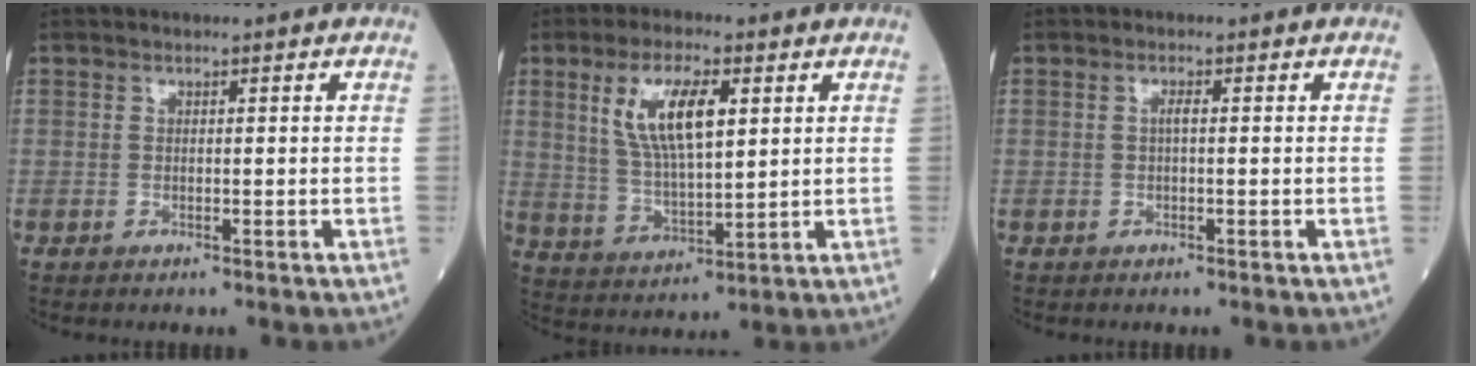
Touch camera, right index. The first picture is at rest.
{"total": 10.2, "force": [3.6, 2.9, 9.1], "torque": [-0.185, 0.006, 0.075]}
{"total": 1.0, "force": [0.0, 0.1, 1.0], "torque": [-0.018, 0.001, -0.001]}